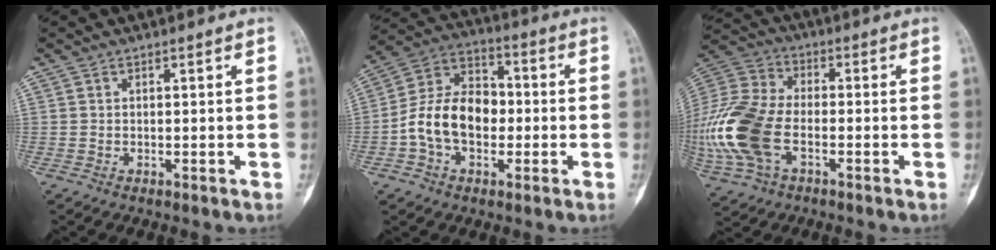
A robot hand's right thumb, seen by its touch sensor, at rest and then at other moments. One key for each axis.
{"total": 13.9, "fx": -2.0, "fy": 9.6, "fz": 9.8, "tx": -0.160, "ty": 0.041, "tz": -0.045}
{"total": 20.6, "fx": -4.6, "fy": 12.5, "fz": 15.8, "tx": -0.376, "ty": 0.010, "tz": -0.084}